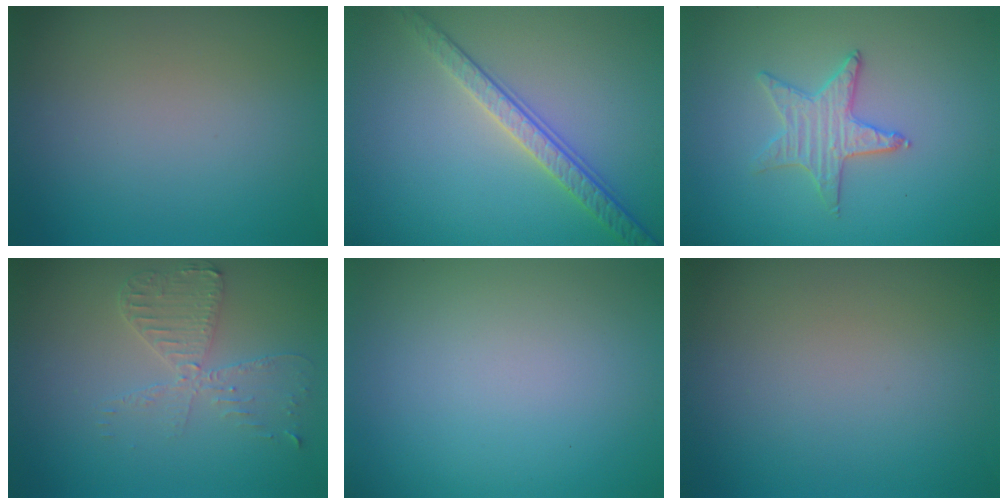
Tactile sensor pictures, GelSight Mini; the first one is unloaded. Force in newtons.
{"total": 3.6, "press": 3.3, "slide": 1.6}
{"total": 1.9, "press": 1.9, "slide": 0.2}
{"total": 3.5, "press": 3.0, "slide": 1.8}
{"total": 0.0}
{"total": 0.0}